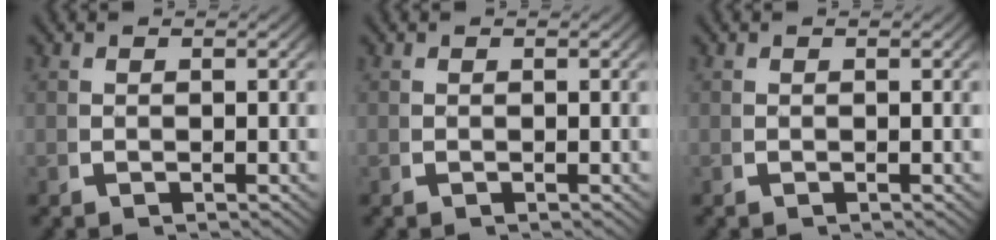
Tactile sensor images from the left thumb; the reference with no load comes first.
{"total": 0.0}
{"total": 0.0}